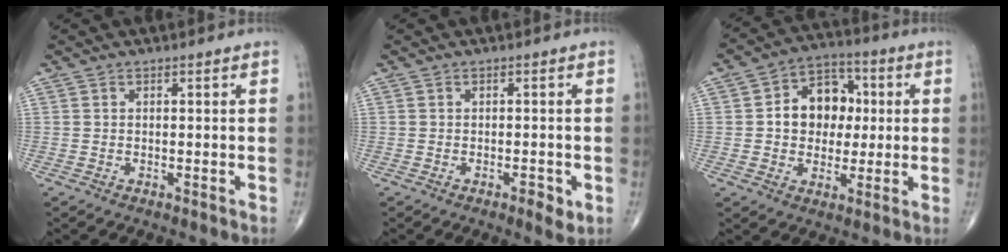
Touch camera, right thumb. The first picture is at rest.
{"total": 2.6, "force": [-1.0, 1.0, 2.2], "torque": [-0.031, -0.003, -0.015]}
{"total": 11.9, "force": [1.2, 9.2, 7.5], "torque": [-0.066, 0.019, 0.012]}